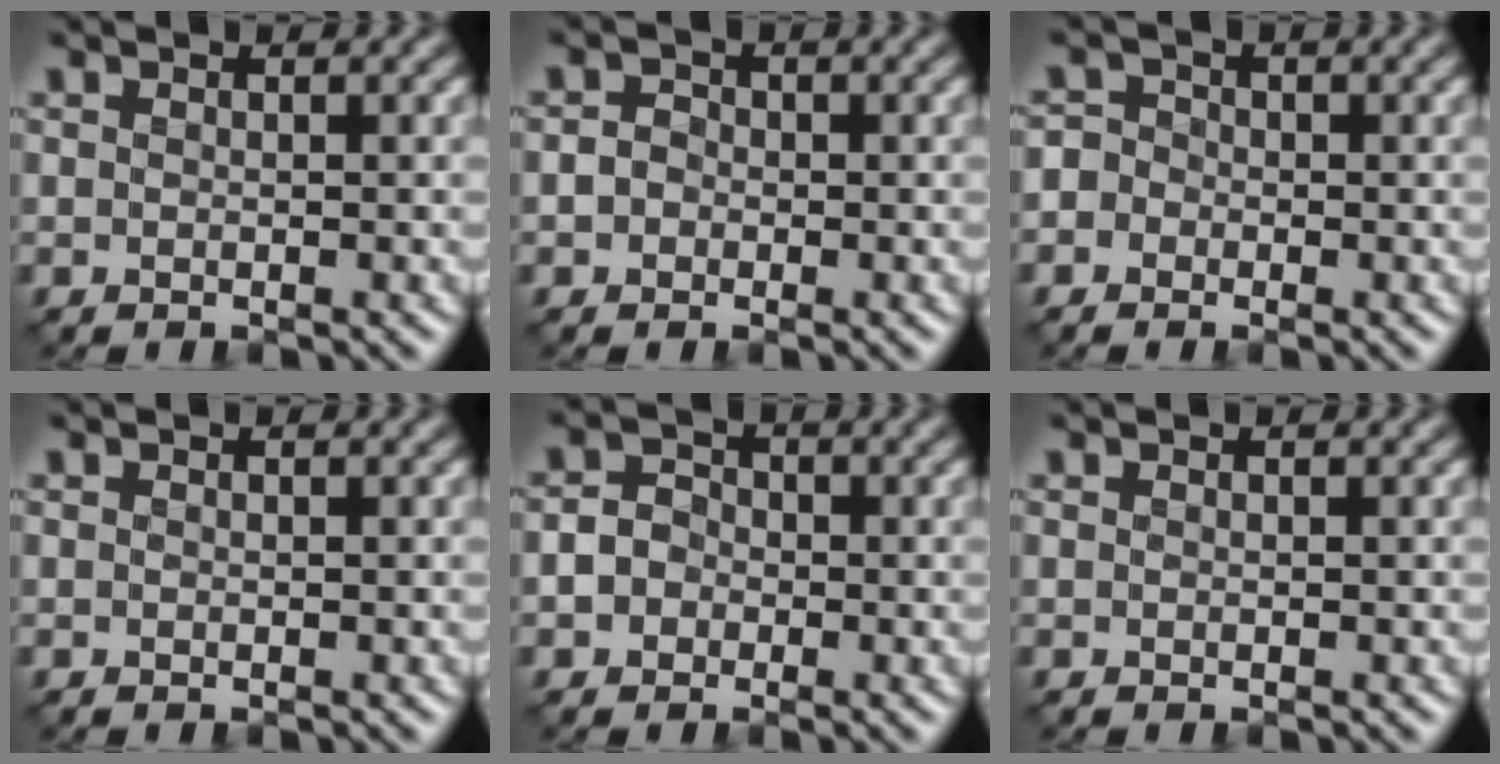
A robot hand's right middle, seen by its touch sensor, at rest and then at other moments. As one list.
[{"total": 1.4, "force": [-0.3, 1.2, 0.5], "torque": [0.000, 0.000, -0.014]}, {"total": 2.1, "force": [-0.6, 1.9, 0.6], "torque": [0.003, 0.012, -0.031]}, {"total": 0.0}, {"total": 2.4, "force": [-0.6, 2.1, 1.0], "torque": [-0.002, 0.002, -0.018]}, {"total": 0.0}]